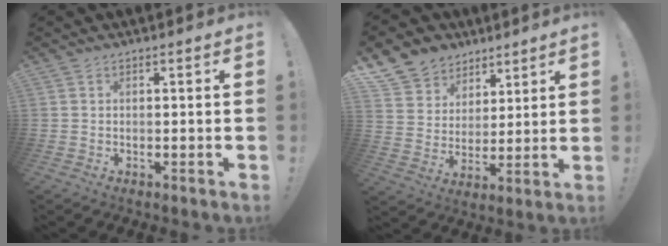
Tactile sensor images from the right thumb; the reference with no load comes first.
{"total": 11.2, "force": [7.0, 8.4, 2.2], "torque": [-0.040, -0.053, 0.142]}